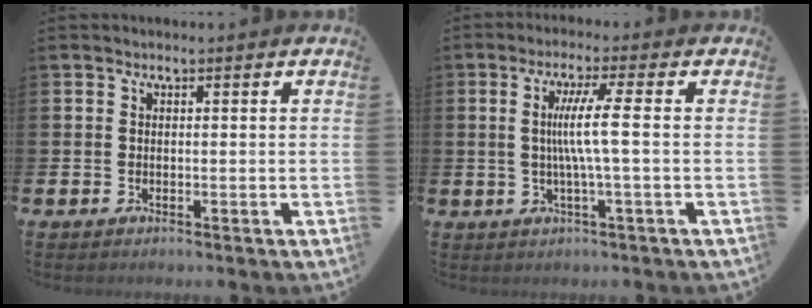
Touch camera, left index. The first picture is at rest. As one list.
[{"total": 5.8, "force": [0.4, -0.4, 5.8], "torque": [-0.112, -0.002, 0.001]}]